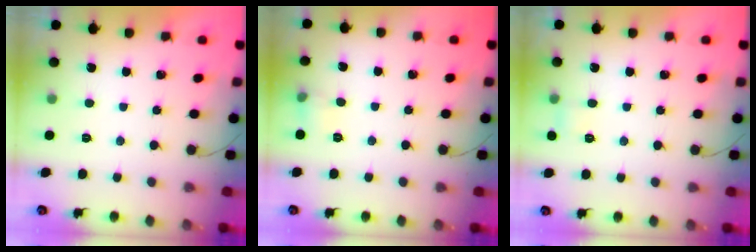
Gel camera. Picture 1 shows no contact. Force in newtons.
{"total": 5.3, "press": 5.1, "slide": 1.4}
{"total": 2.6, "press": 2.4, "slide": 1.0}